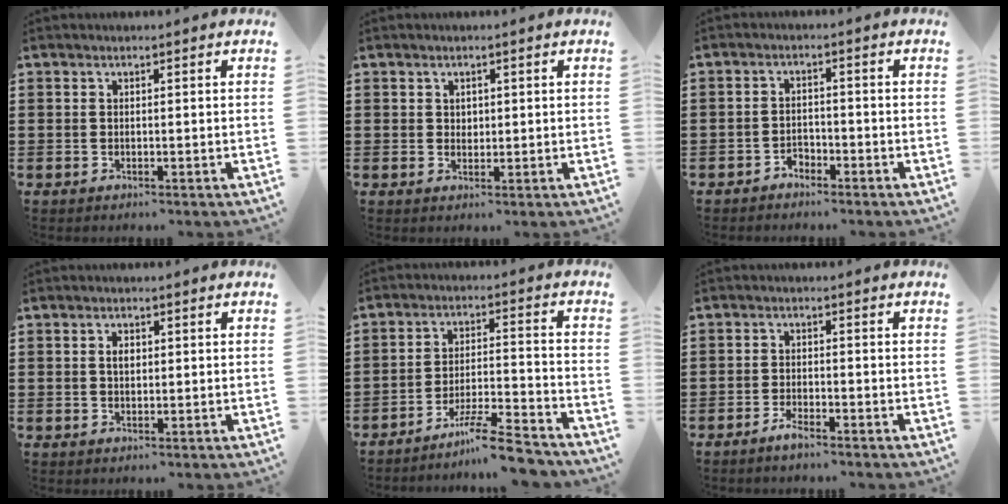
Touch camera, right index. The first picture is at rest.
{"total": 1.3, "force": [0.6, 1.0, 0.3], "torque": [-0.009, 0.004, 0.012]}
{"total": 2.0, "force": [-1.8, 0.8, 0.0], "torque": [-0.008, 0.003, -0.040]}
{"total": 1.8, "force": [0.3, 1.0, 1.5], "torque": [-0.031, 0.006, 0.003]}
{"total": 8.3, "force": [-7.2, 0.3, 4.2], "torque": [-0.075, 0.007, -0.139]}
{"total": 2.1, "force": [-1.9, 0.2, 0.9], "torque": [-0.025, -0.001, -0.038]}